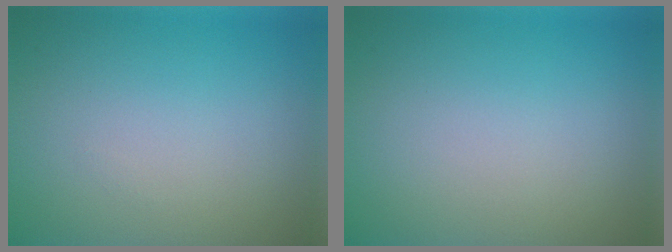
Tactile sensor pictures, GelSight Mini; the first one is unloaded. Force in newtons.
{"total": 0.0}